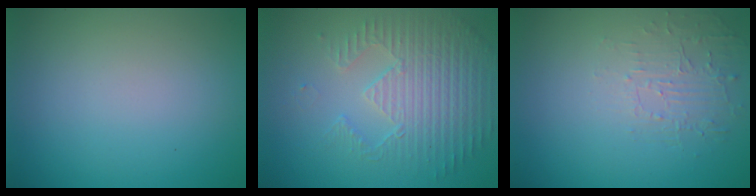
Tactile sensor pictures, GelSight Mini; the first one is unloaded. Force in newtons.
{"total": 3.8, "press": 3.6, "slide": 1.1}
{"total": 1.8, "press": 0.7, "slide": 1.7}